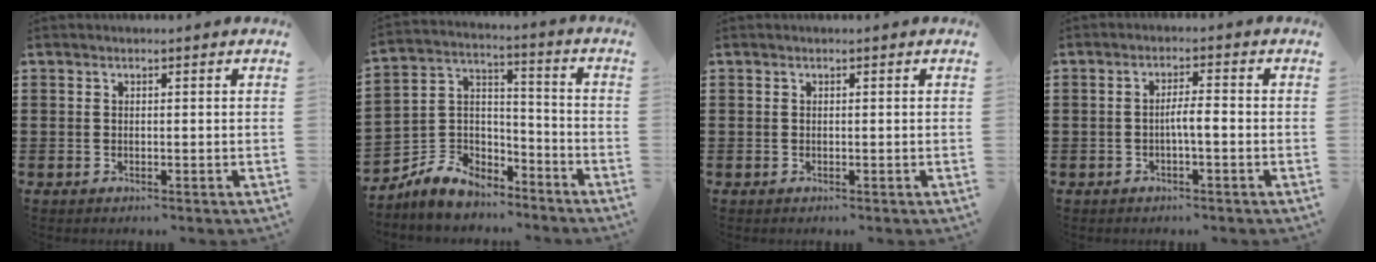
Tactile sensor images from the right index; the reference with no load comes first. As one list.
[{"total": 6.8, "force": [-5.8, 3.3, 0.9], "torque": [-0.051, 0.005, -0.120]}, {"total": 0.0}, {"total": 2.8, "force": [-0.9, 0.3, 2.6], "torque": [-0.047, 0.000, -0.018]}]